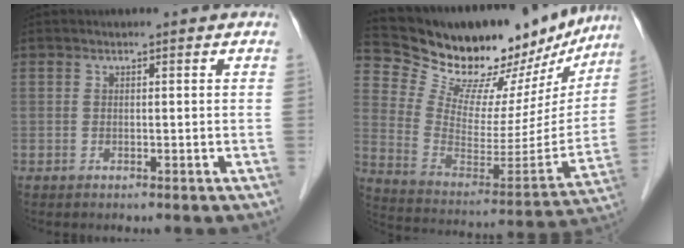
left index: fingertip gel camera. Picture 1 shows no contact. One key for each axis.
{"total": 24.9, "fx": 21.9, "fy": 8.5, "fz": 8.3, "tx": -0.126, "ty": -0.032, "tz": 0.316}